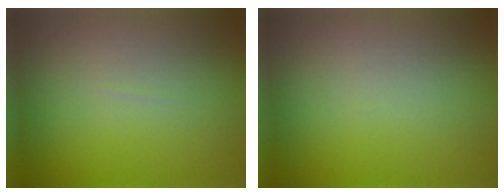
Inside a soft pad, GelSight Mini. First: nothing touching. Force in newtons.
{"total": 0.0}